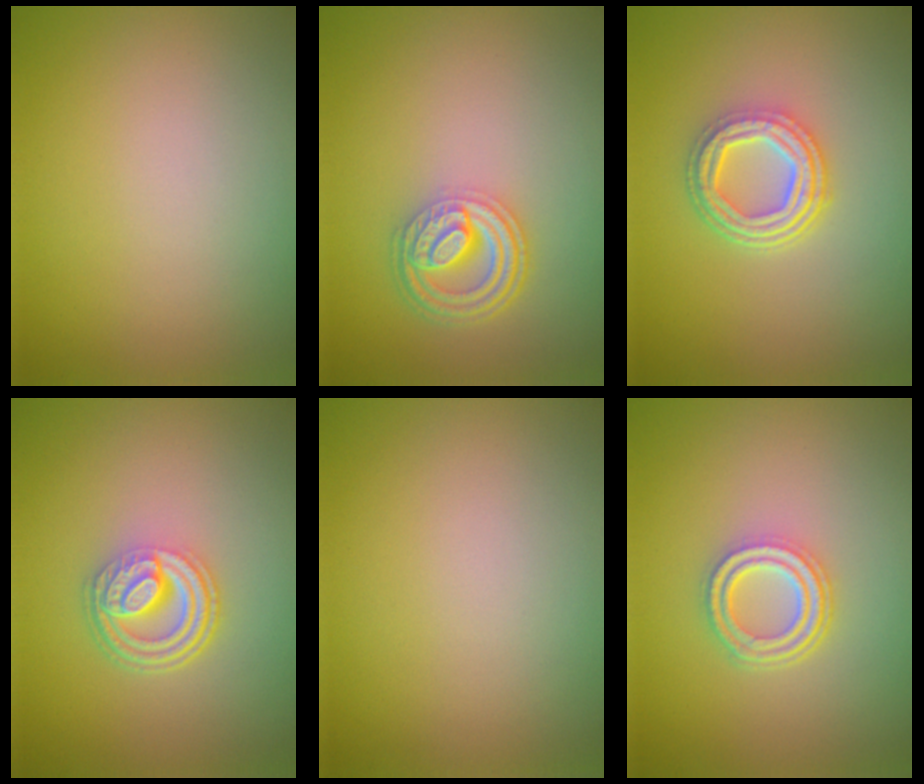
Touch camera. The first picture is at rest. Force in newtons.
{"total": 4.6, "press": 3.5, "slide": 3.0}
{"total": 4.8, "press": 3.6, "slide": 3.3}
{"total": 4.7, "press": 3.3, "slide": 3.3}
{"total": 0.0}
{"total": 3.5, "press": 2.7, "slide": 2.3}